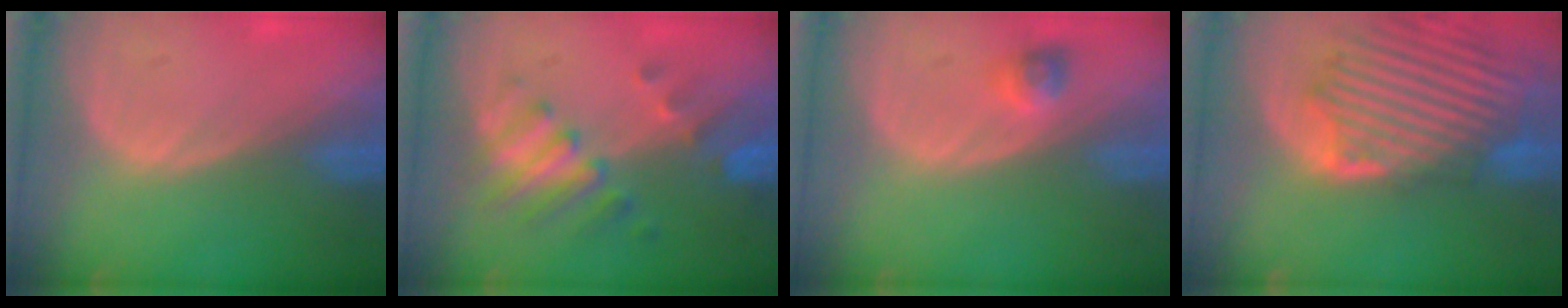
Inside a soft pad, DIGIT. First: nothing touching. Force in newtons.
{"total": 7.6, "press": 6.7, "slide": 3.6}
{"total": 2.3, "press": 2.2, "slide": 0.7}
{"total": 13.3, "press": 11.6, "slide": 6.4}